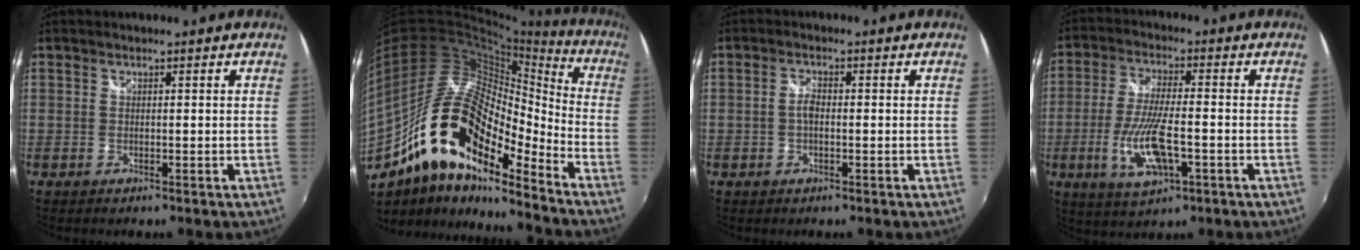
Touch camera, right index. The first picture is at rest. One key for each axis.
{"total": 21.7, "fx": -12.7, "fy": 8.5, "fz": 15.3, "tx": -0.271, "ty": -0.021, "tz": -0.248}
{"total": 2.0, "fx": -0.4, "fy": 1.0, "fz": 1.7, "tx": -0.033, "ty": 0.005, "tz": -0.009}
{"total": 11.2, "fx": -3.5, "fy": 3.4, "fz": 10.1, "tx": -0.205, "ty": -0.013, "tz": -0.064}